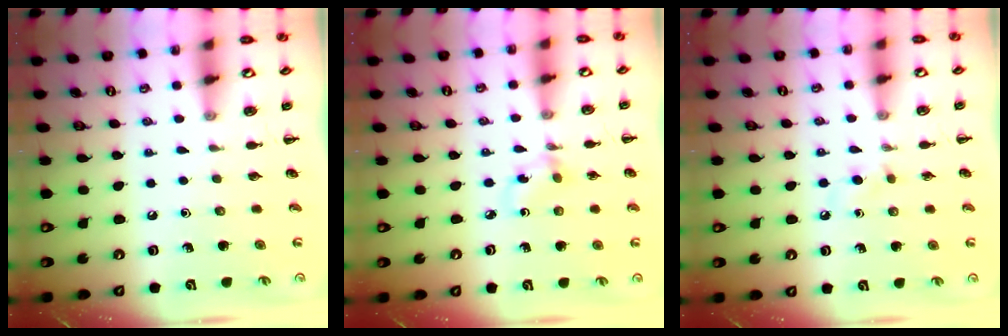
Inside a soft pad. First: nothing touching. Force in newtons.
{"total": 2.9, "press": 2.7, "slide": 1.2}
{"total": 2.6, "press": 2.4, "slide": 1.1}